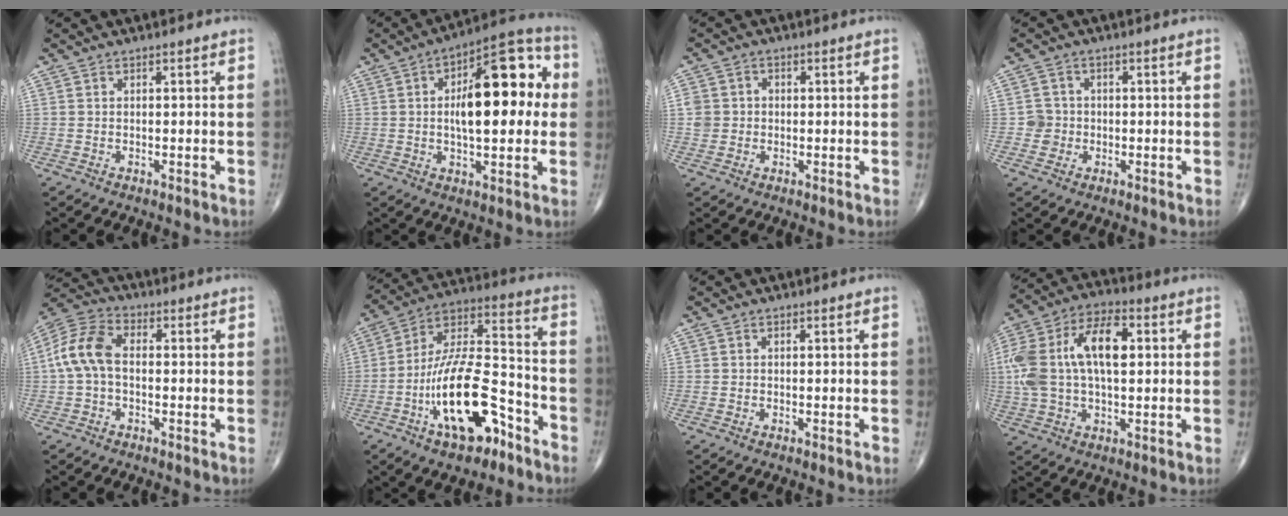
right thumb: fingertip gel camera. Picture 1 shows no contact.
{"total": 18.5, "force": [1.9, 8.0, 16.5], "torque": [-0.214, 0.027, 0.021]}
{"total": 3.9, "force": [0.0, 3.7, 1.2], "torque": [-0.007, 0.009, 0.002]}
{"total": 2.9, "force": [-0.5, 2.9, 0.2], "torque": [0.019, 0.009, -0.012]}
{"total": 9.4, "force": [-0.2, 5.8, 7.4], "torque": [-0.157, 0.028, -0.015]}
{"total": 19.2, "force": [-8.8, 8.3, 14.9], "torque": [-0.252, 0.070, -0.150]}
{"total": 0.0}
{"total": 18.8, "force": [2.6, 9.9, 15.7], "torque": [-0.322, 0.029, 0.040]}